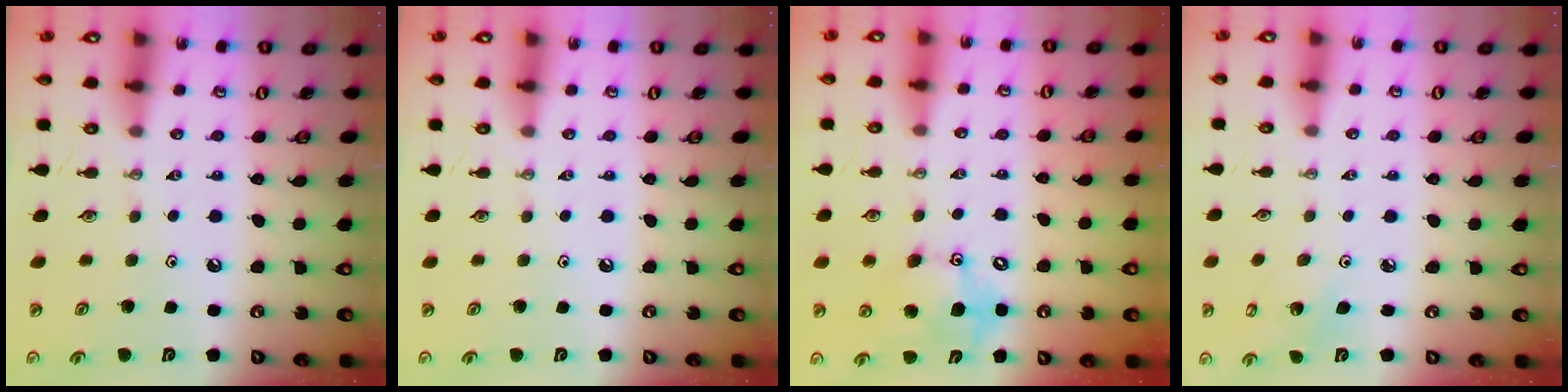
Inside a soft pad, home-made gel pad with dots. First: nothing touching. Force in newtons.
{"total": 0.0}
{"total": 12.0, "press": 11.7, "slide": 2.5}
{"total": 3.5, "press": 3.5, "slide": 0.2}